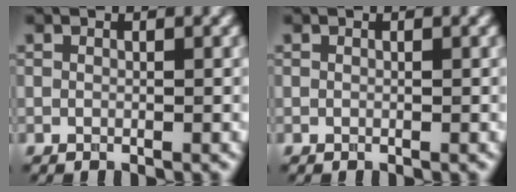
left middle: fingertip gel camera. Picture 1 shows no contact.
{"total": 0.0}